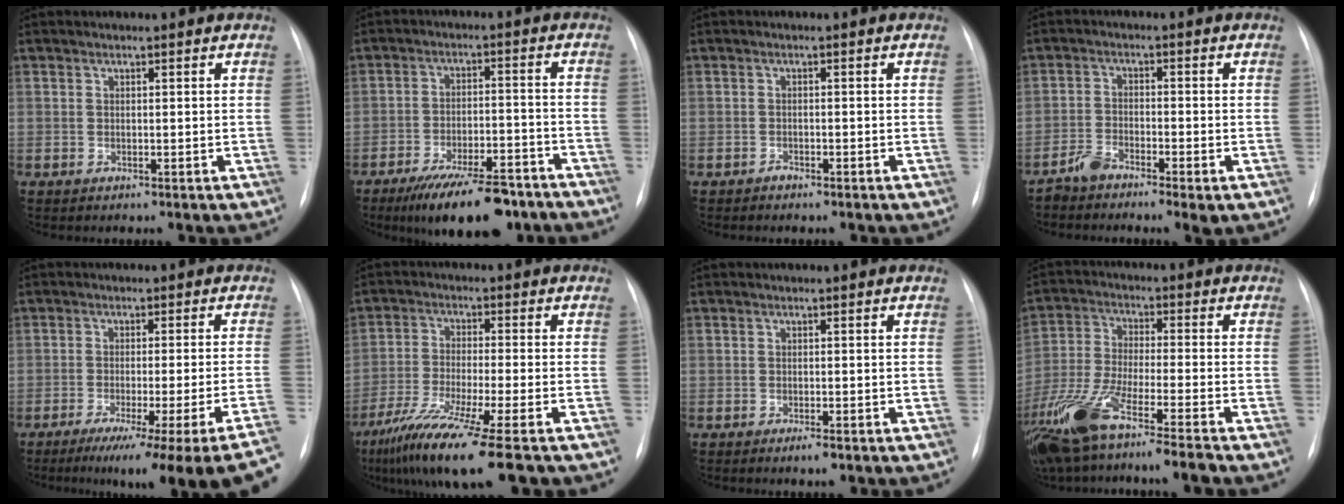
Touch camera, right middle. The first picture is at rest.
{"total": 13.9, "force": [-10.6, 4.2, 7.8], "torque": [-0.108, 0.007, -0.166]}
{"total": 0.8, "force": [-0.7, 0.3, 0.2], "torque": [-0.004, 0.000, -0.013]}
{"total": 4.4, "force": [-3.2, 1.1, 2.7], "torque": [-0.055, -0.002, -0.062]}
{"total": 19.6, "force": [-14.9, -1.9, 12.5], "torque": [-0.089, -0.035, -0.200]}
{"total": 13.4, "force": [-9.1, -0.3, 9.9], "torque": [-0.187, -0.045, -0.156]}
{"total": 3.1, "force": [-1.9, 0.8, 2.2], "torque": [-0.036, -0.003, -0.028]}
{"total": 13.7, "force": [-9.6, 0.2, 9.9], "torque": [-0.202, -0.040, -0.175]}